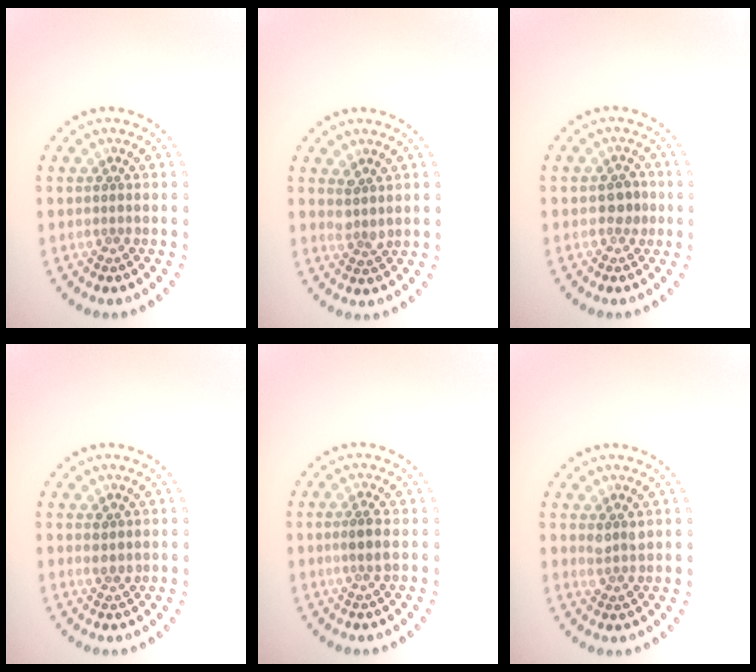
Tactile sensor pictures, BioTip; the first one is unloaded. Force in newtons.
{"total": 1.6, "press": 1.3, "slide": 1.0}
{"total": 1.7, "press": 1.6, "slide": 0.5}
{"total": 1.2, "press": 1.1, "slide": 0.5}
{"total": 1.6, "press": 1.4, "slide": 0.8}
{"total": 1.5, "press": 1.3, "slide": 0.6}